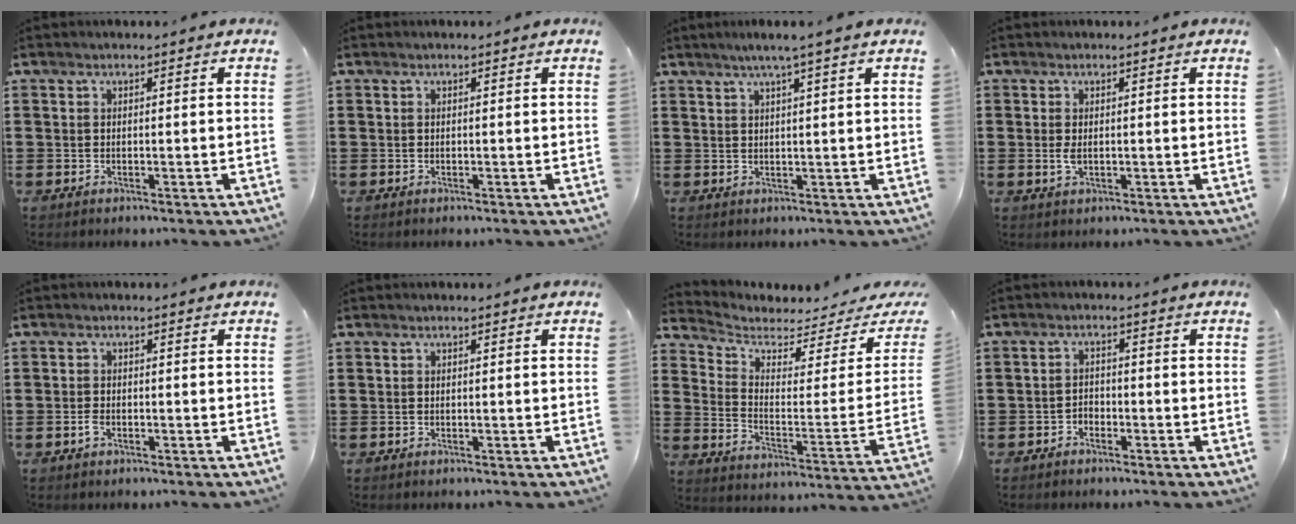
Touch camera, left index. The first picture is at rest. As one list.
[{"total": 0.0}, {"total": 2.7, "force": [1.8, -0.5, 2.0], "torque": [-0.040, -0.001, 0.031]}, {"total": 1.7, "force": [0.0, 0.7, 1.6], "torque": [-0.046, -0.004, -0.004]}, {"total": 1.6, "force": [-0.6, 0.8, 1.2], "torque": [-0.032, -0.003, -0.014]}, {"total": 0.0}, {"total": 3.7, "force": [3.1, 1.5, 1.3], "torque": [-0.050, -0.026, 0.048]}, {"total": 1.7, "force": [-1.6, 0.7, 0.1], "torque": [-0.010, 0.001, -0.035]}]